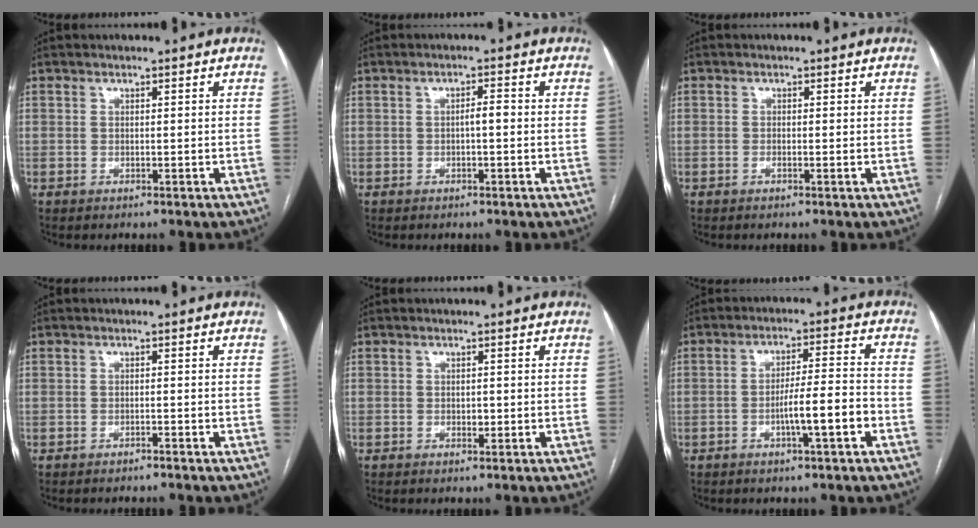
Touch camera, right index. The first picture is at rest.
{"total": 1.8, "force": [-0.2, 0.4, 1.7], "torque": [-0.028, 0.005, -0.005]}
{"total": 0.6, "force": [-0.2, 0.0, 0.6], "torque": [-0.010, 0.000, -0.004]}
{"total": 0.8, "force": [-0.8, -0.1, 0.2], "torque": [-0.008, -0.001, -0.014]}
{"total": 1.0, "force": [-0.2, 0.6, 0.8], "torque": [-0.011, 0.000, -0.001]}
{"total": 7.3, "force": [-2.8, 0.3, 6.8], "torque": [-0.114, 0.009, -0.044]}